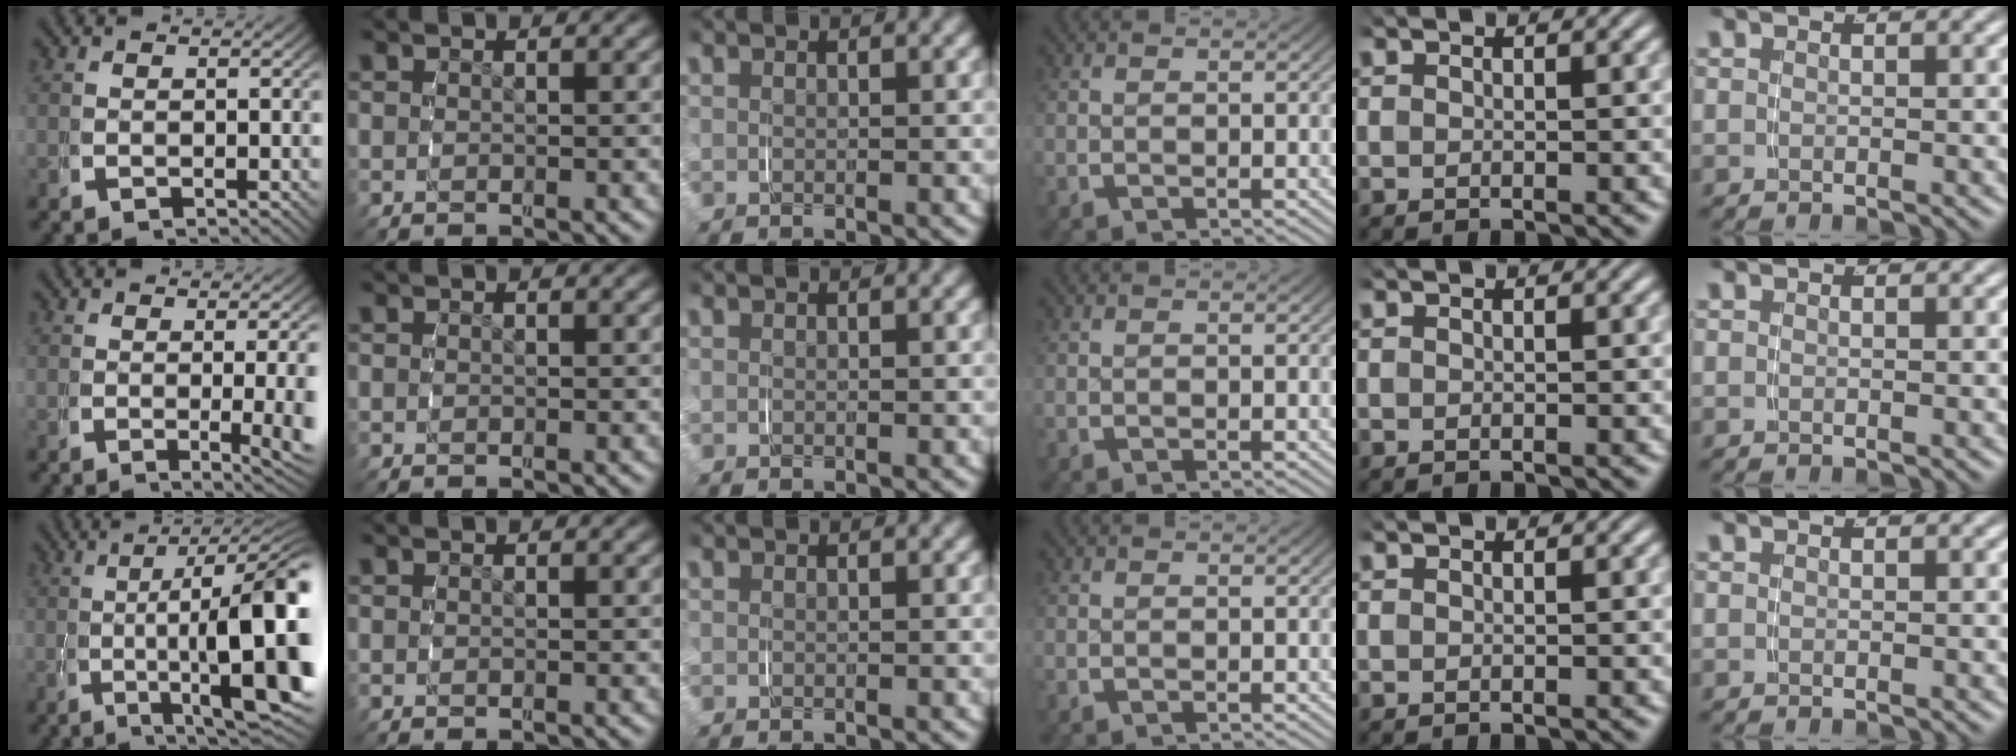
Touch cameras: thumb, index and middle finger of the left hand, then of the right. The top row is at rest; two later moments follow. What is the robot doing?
{"motion": "grasp_and_lifting", "object": "pencil case"}